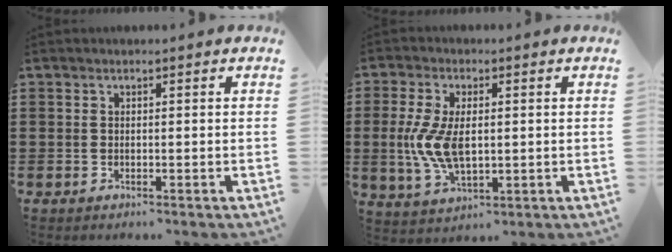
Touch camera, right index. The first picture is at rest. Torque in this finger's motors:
{"motor_torque": [1.08, 1.06, 0.85, 0.21]}